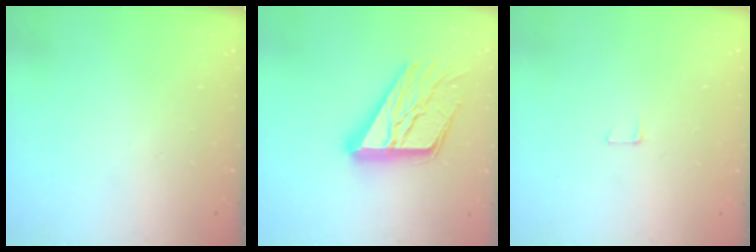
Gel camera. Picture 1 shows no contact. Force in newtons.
{"total": 21.0, "press": 20.9, "slide": 2.1}
{"total": 5.0, "press": 4.9, "slide": 0.4}